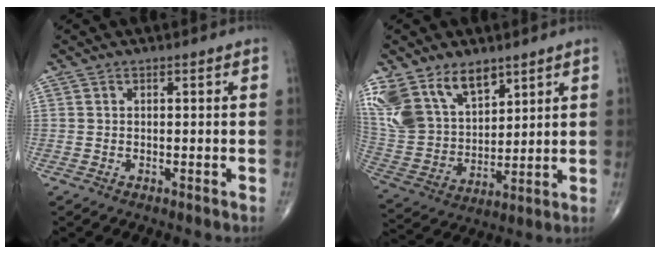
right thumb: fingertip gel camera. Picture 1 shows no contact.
{"total": 18.0, "force": [10.9, 10.8, 9.4], "torque": [-0.176, -0.029, 0.226]}